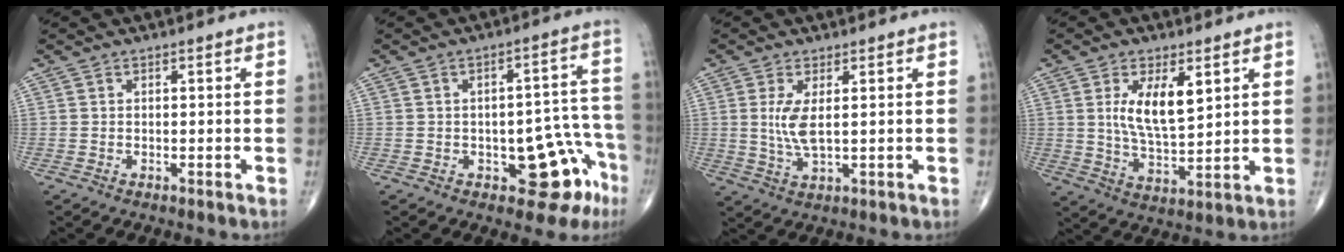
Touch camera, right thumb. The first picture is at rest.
{"total": 11.7, "force": [-5.3, 5.9, 8.6], "torque": [-0.048, 0.045, -0.061]}
{"total": 5.1, "force": [0.9, 1.6, 4.7], "torque": [-0.107, -0.017, 0.023]}
{"total": 10.0, "force": [3.4, 4.3, 8.4], "torque": [-0.134, -0.024, 0.070]}